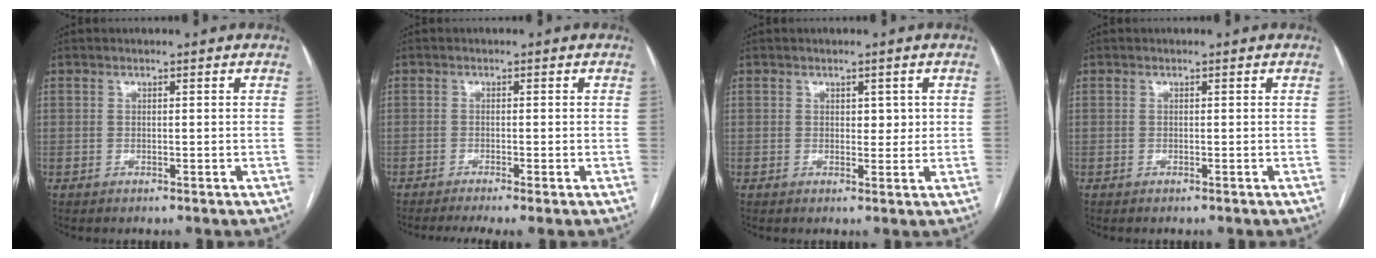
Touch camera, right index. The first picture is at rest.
{"total": 4.7, "force": [-3.6, -0.1, 3.0], "torque": [-0.043, -0.008, -0.057]}
{"total": 2.2, "force": [0.6, 1.4, 1.6], "torque": [-0.014, 0.000, 0.008]}
{"total": 0.0}